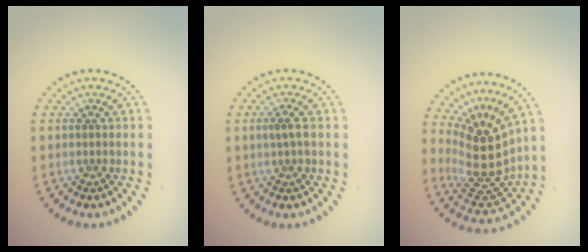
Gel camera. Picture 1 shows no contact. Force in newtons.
{"total": 1.2, "press": 1.2, "slide": 0.3}
{"total": 5.0, "press": 4.0, "slide": 3.0}